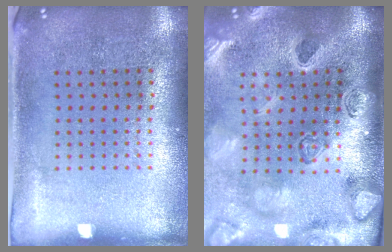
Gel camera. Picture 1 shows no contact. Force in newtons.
{"total": 4.2, "press": 3.3, "slide": 2.6}